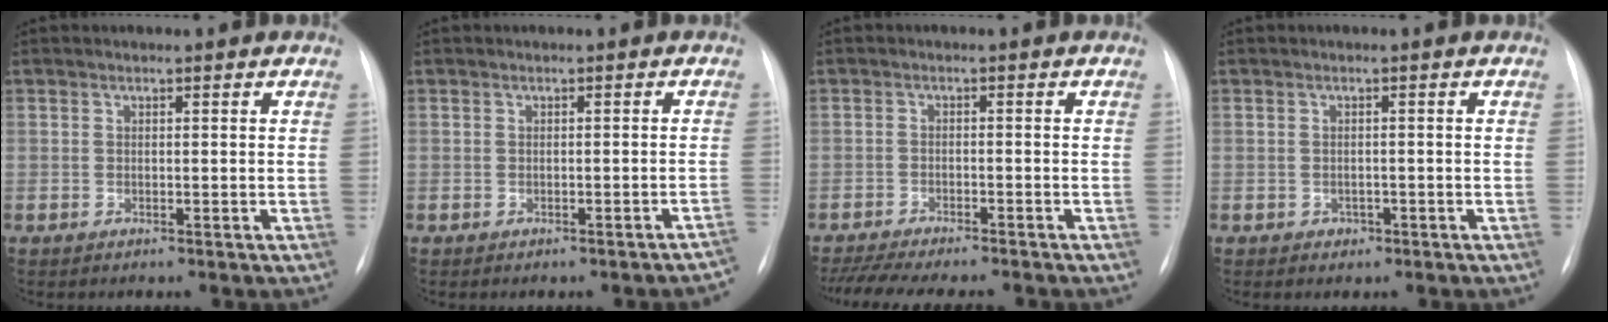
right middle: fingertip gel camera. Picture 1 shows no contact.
{"total": 2.6, "force": [-2.4, -0.3, 1.1], "torque": [-0.005, 0.006, -0.026]}
{"total": 13.2, "force": [-11.6, 1.9, 6.0], "torque": [-0.097, -0.014, -0.163]}
{"total": 1.2, "force": [-0.6, 1.0, 0.3], "torque": [-0.003, 0.003, -0.007]}